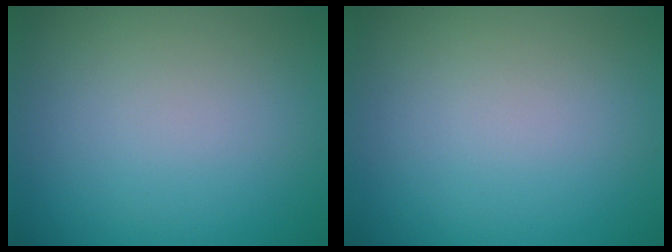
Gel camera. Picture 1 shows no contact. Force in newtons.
{"total": 0.0}